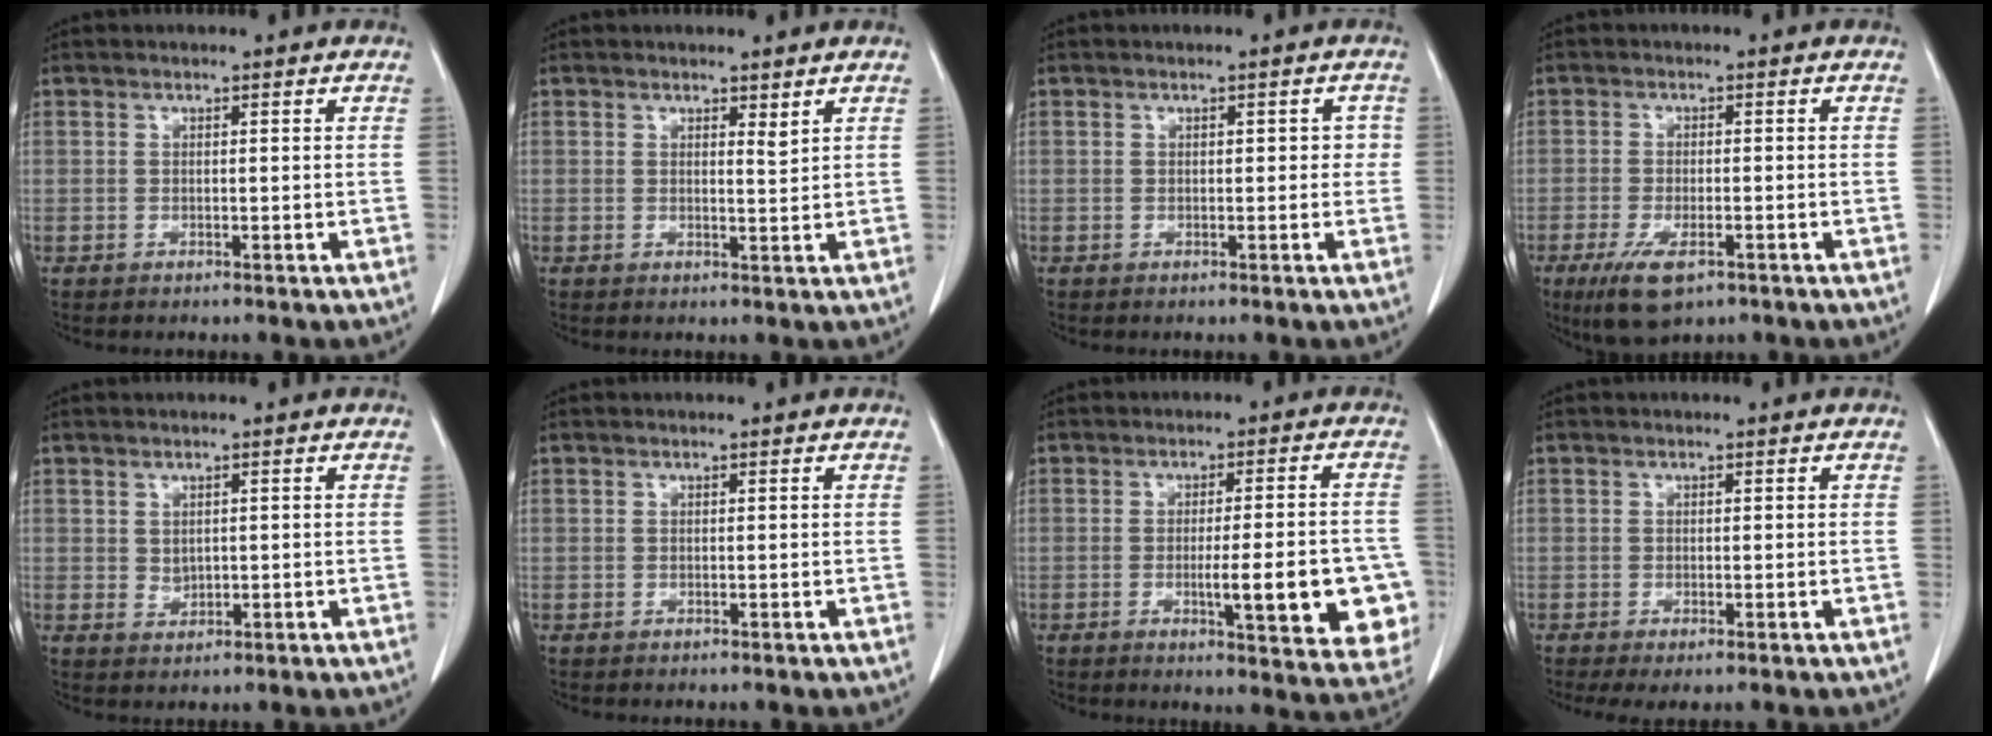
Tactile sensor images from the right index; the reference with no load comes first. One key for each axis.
{"total": 1.3, "fx": 1.0, "fy": 0.2, "fz": 0.8, "tx": -0.013, "ty": -0.009, "tz": 0.017}
{"total": 2.0, "fx": 0.2, "fy": 1.2, "fz": 1.6, "tx": -0.012, "ty": 0.012, "tz": 0.001}
{"total": 6.7, "fx": -3.8, "fy": 2.2, "fz": 5.1, "tx": -0.101, "ty": -0.017, "tz": -0.058}
{"total": 1.5, "fx": 0.4, "fy": 1.2, "fz": 0.9, "tx": -0.014, "ty": -0.003, "tz": 0.014}
{"total": 0.0}
{"total": 13.5, "fx": -3.6, "fy": 2.6, "fz": 12.8, "tx": -0.114, "ty": 0.007, "tz": -0.032}
{"total": 2.4, "fx": -1.3, "fy": 0.6, "fz": 2.0, "tx": -0.036, "ty": -0.010, "tz": -0.019}